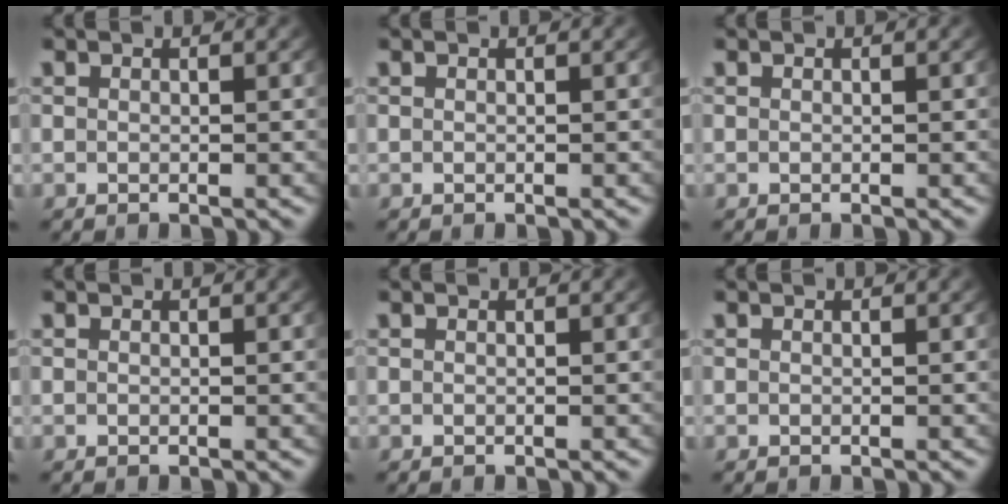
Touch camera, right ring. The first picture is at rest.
{"total": 0.0}
{"total": 0.0}
{"total": 0.0}
{"total": 0.0}
{"total": 0.0}